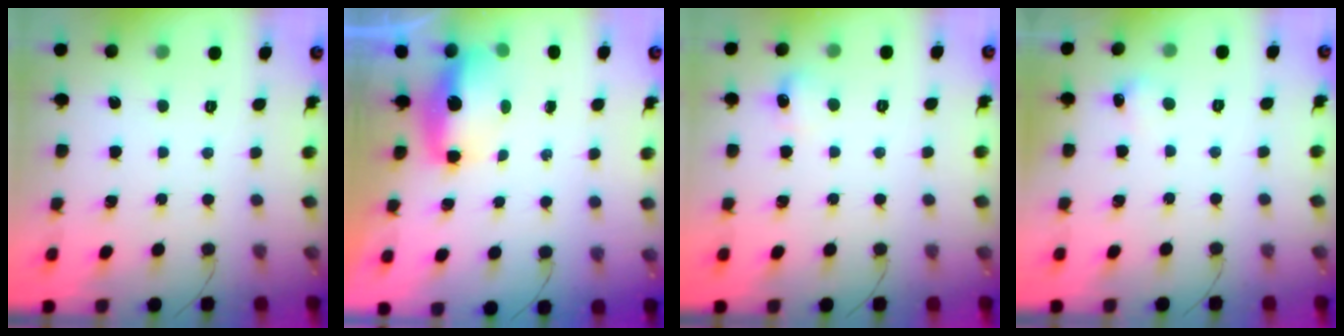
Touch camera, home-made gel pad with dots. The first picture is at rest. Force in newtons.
{"total": 7.1, "press": 7.1, "slide": 0.7}
{"total": 6.6, "press": 6.3, "slide": 1.7}
{"total": 4.5, "press": 4.3, "slide": 1.3}